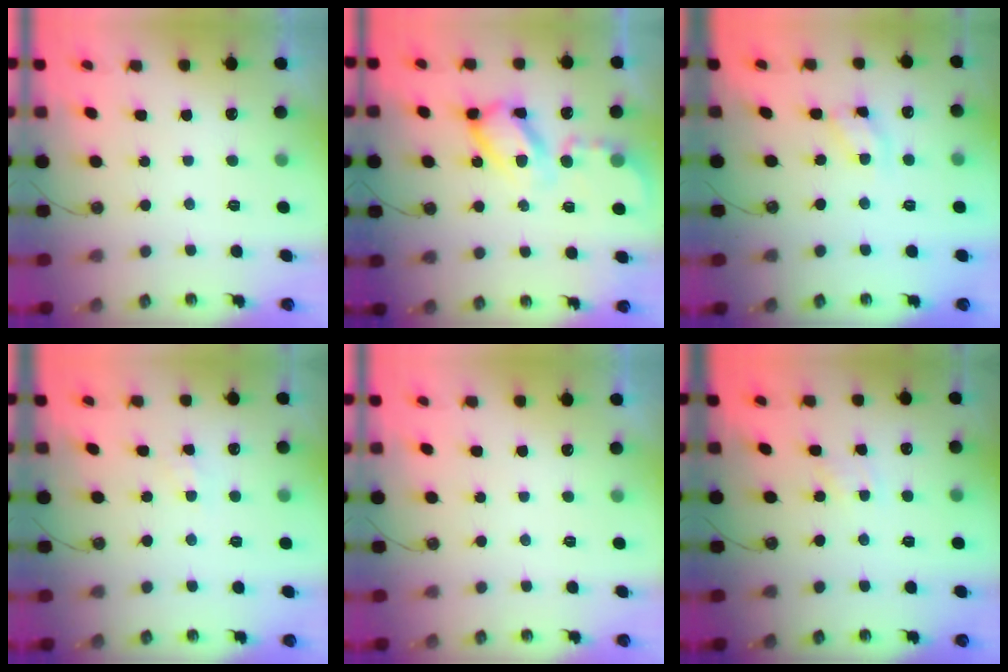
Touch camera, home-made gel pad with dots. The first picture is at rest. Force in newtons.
{"total": 12.3, "press": 12.3, "slide": 1.3}
{"total": 8.2, "press": 8.2, "slide": 0.5}
{"total": 5.8, "press": 5.8, "slide": 0.7}
{"total": 0.0}
{"total": 2.2, "press": 2.2, "slide": 0.4}